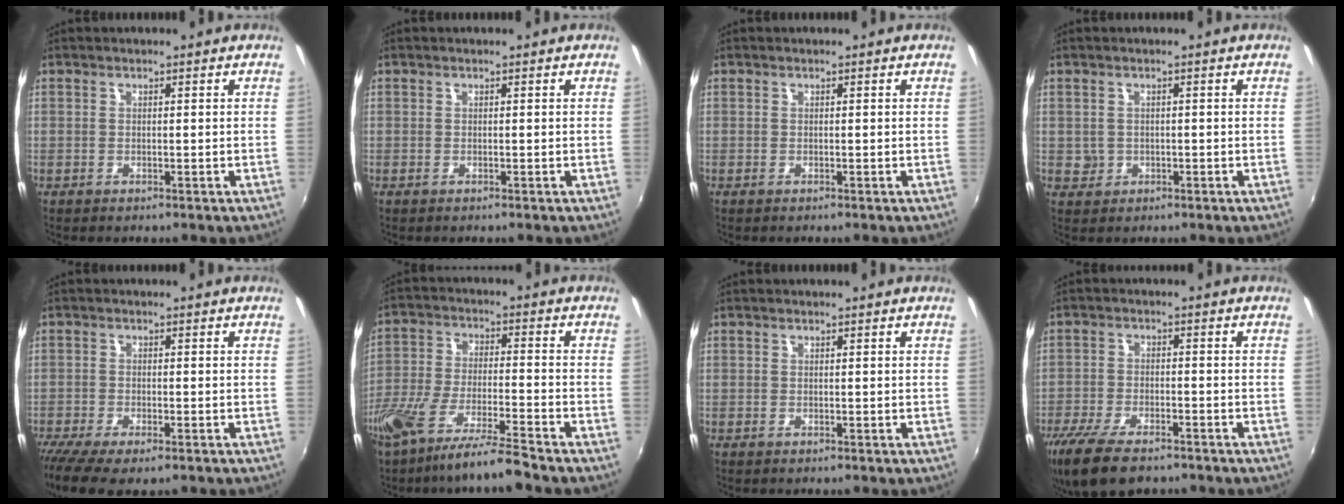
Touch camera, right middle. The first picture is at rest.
{"total": 0.0}
{"total": 0.0}
{"total": 2.1, "force": [-0.1, 2.0, 0.3], "torque": [-0.003, 0.000, 0.001]}
{"total": 7.7, "force": [-5.5, 2.1, 5.0], "torque": [-0.119, -0.037, -0.096]}
{"total": 12.6, "force": [-10.1, 0.2, 7.6], "torque": [-0.153, -0.029, -0.182]}
{"total": 0.0}
{"total": 12.7, "force": [-9.5, 4.6, 7.1], "torque": [-0.170, -0.037, -0.168]}